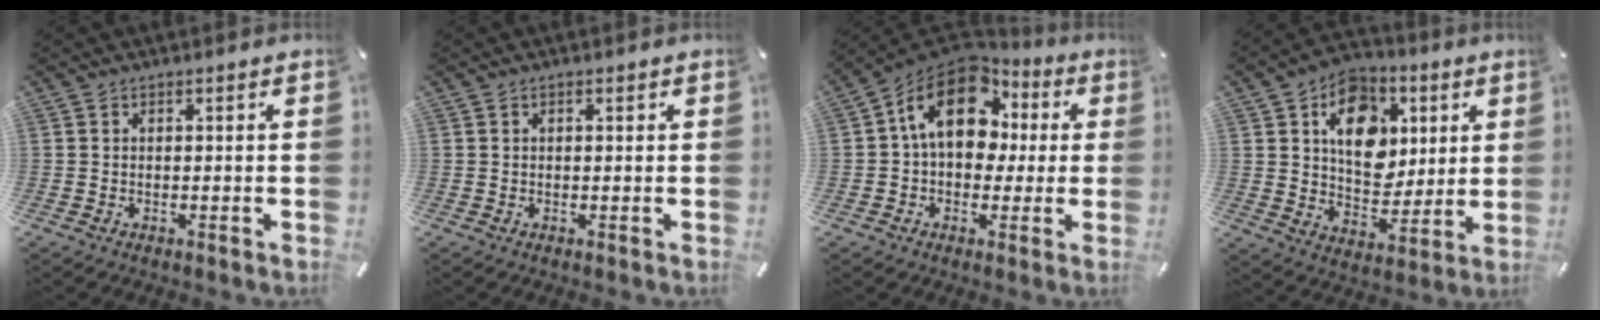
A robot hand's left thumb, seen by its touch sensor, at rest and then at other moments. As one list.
[{"total": 0.7, "force": [0.1, 0.5, 0.5], "torque": [-0.010, 0.004, 0.001]}, {"total": 15.9, "force": [3.8, 11.7, 10.1], "torque": [-0.184, -0.009, 0.066]}, {"total": 15.0, "force": [4.7, 11.8, 8.0], "torque": [-0.110, -0.014, 0.088]}]